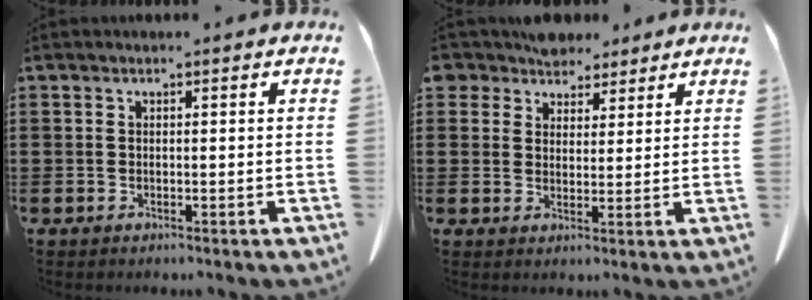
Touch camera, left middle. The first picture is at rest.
{"total": 5.4, "force": [4.7, 2.6, 0.8], "torque": [-0.040, -0.003, 0.089]}